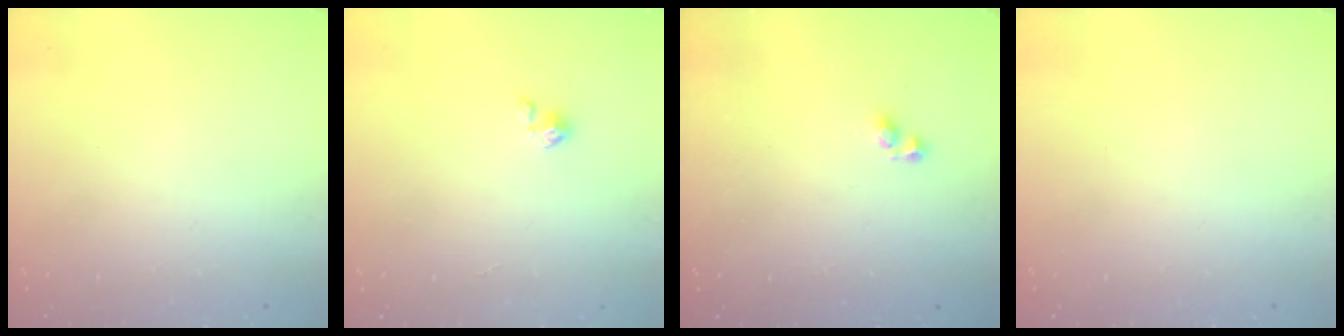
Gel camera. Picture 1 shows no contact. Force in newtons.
{"total": 2.2, "press": 2.1, "slide": 0.3}
{"total": 1.9, "press": 1.9, "slide": 0.4}
{"total": 0.0}